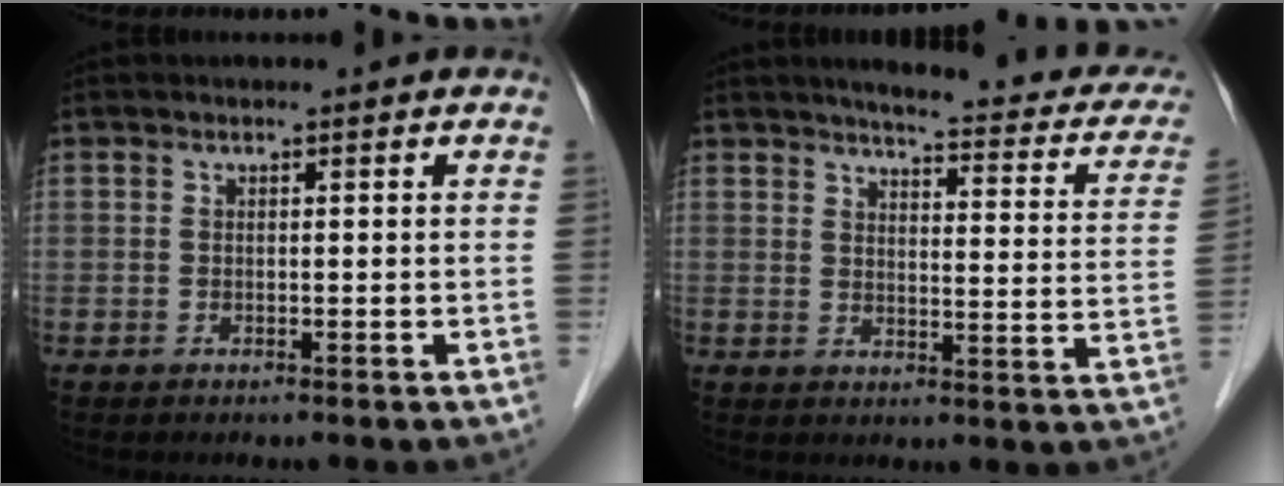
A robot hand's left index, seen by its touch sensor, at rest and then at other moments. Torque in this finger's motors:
{"motor_torque": [0.05, -0.19, 0.22, 0.06]}